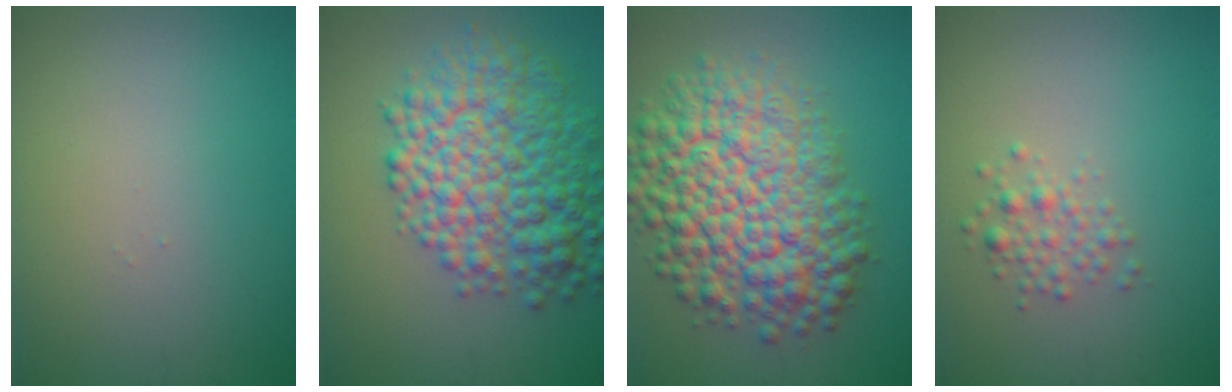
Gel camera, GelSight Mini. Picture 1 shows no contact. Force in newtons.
{"total": 9.3, "press": 9.3, "slide": 0.0}
{"total": 11.2, "press": 11.2, "slide": 0.3}
{"total": 1.7, "press": 1.7, "slide": 0.1}